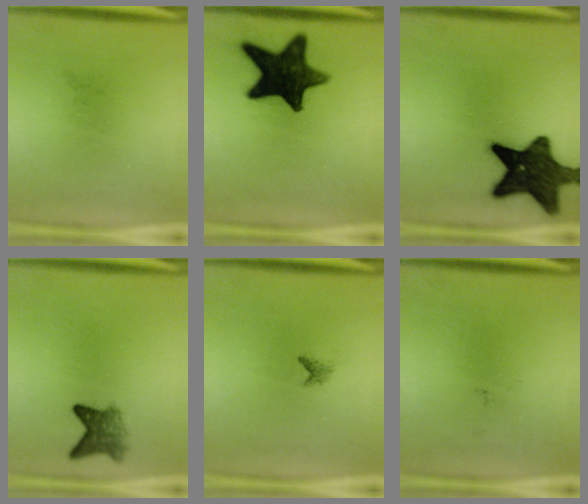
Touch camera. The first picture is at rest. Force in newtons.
{"total": 16.0}
{"total": 15.7}
{"total": 4.0}
{"total": 0.8}
{"total": 0.0}